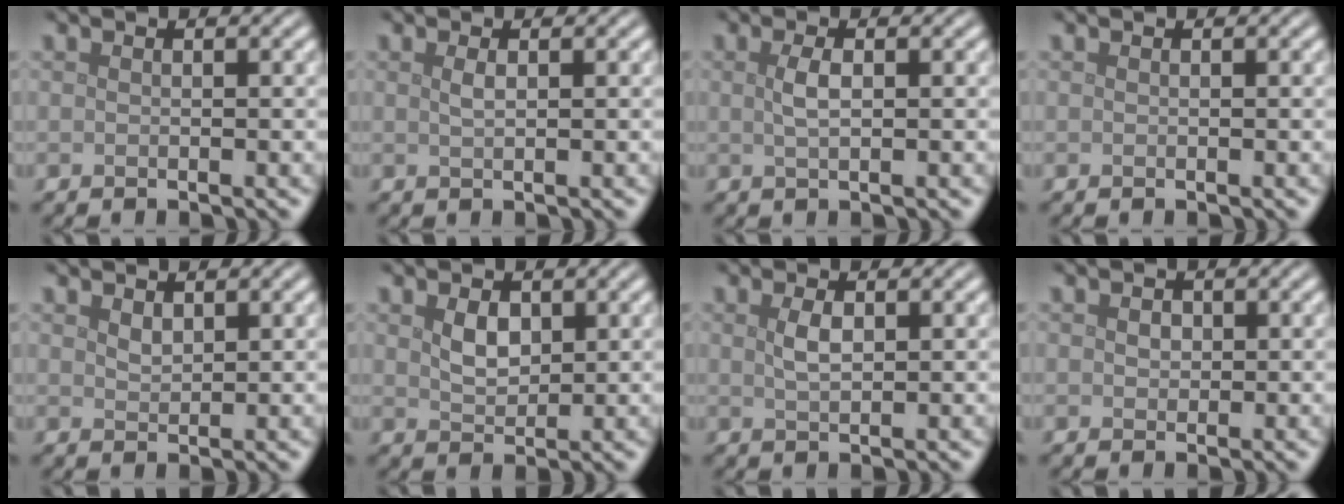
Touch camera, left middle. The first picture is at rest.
{"total": 1.0, "force": [0.4, 0.3, 0.9], "torque": [-0.015, 0.003, 0.006]}
{"total": 1.6, "force": [0.3, 0.5, 1.5], "torque": [-0.032, 0.004, 0.005]}
{"total": 0.0}
{"total": 1.1, "force": [0.8, 0.5, 0.6], "torque": [-0.015, 0.000, 0.019]}
{"total": 2.1, "force": [0.8, 1.3, 1.4], "torque": [-0.032, -0.002, 0.019]}
{"total": 1.7, "force": [0.5, 0.7, 1.4], "torque": [-0.034, 0.000, 0.013]}
{"total": 0.9, "force": [0.2, 0.7, 0.4], "torque": [-0.008, 0.000, 0.001]}